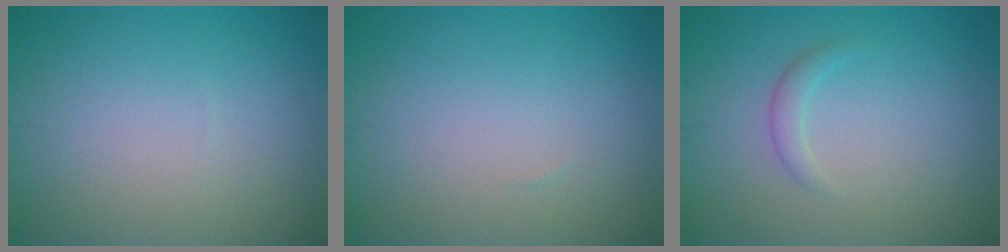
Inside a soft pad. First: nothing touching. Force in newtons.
{"total": 0.0}
{"total": 1.3, "press": 1.3, "slide": 0.0}